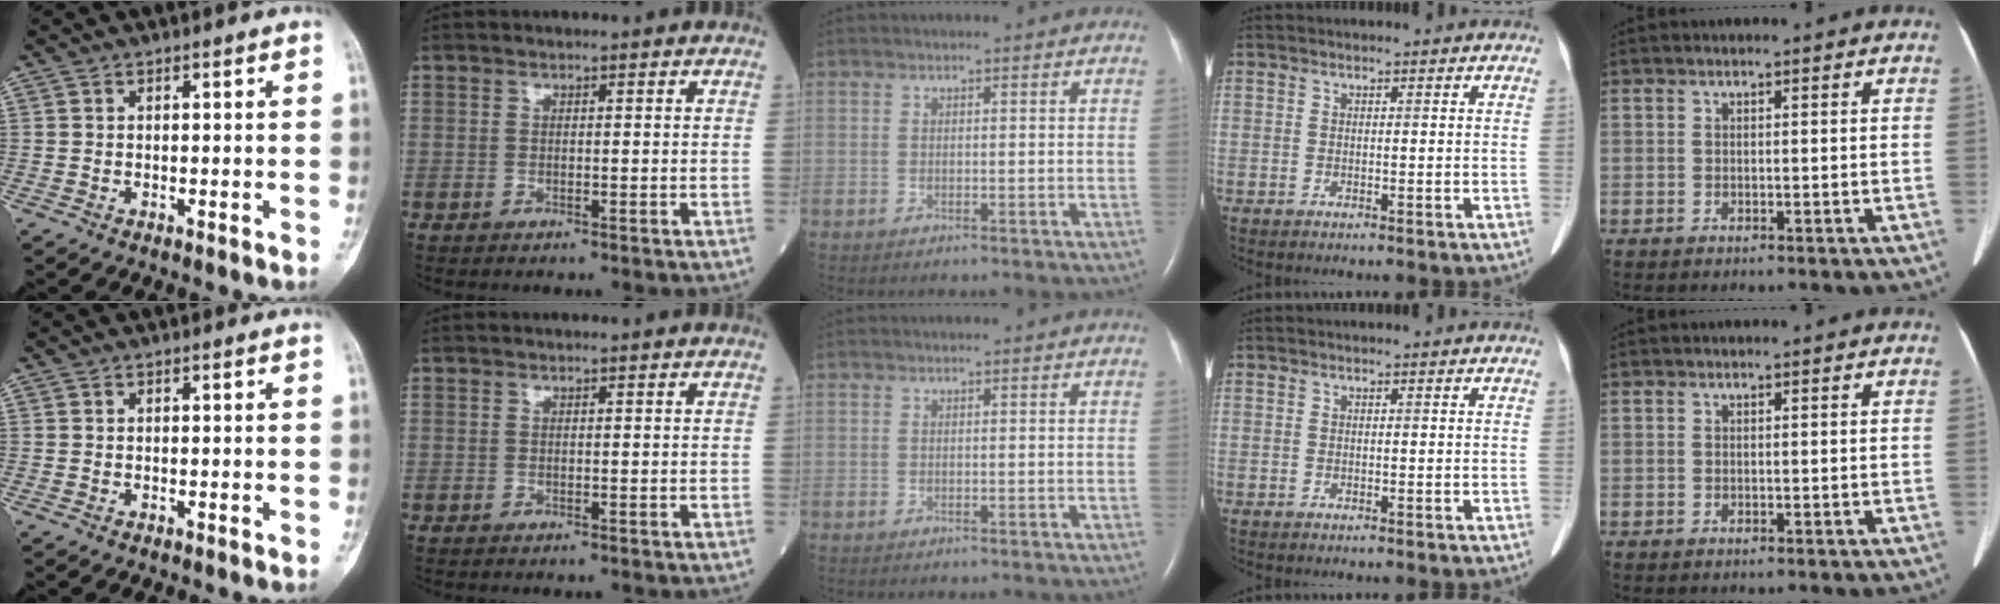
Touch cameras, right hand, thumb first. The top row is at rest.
{}